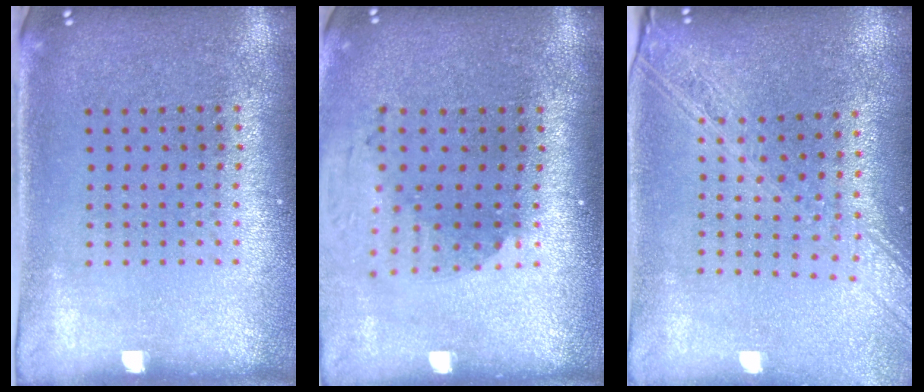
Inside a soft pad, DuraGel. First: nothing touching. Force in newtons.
{"total": 2.0, "press": 1.4, "slide": 1.3}
{"total": 2.2, "press": 1.9, "slide": 1.2}